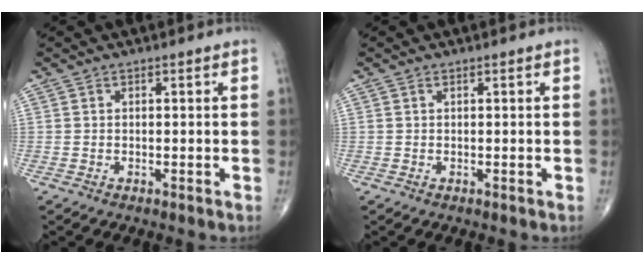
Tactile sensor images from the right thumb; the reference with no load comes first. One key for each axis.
{"total": 0.0}